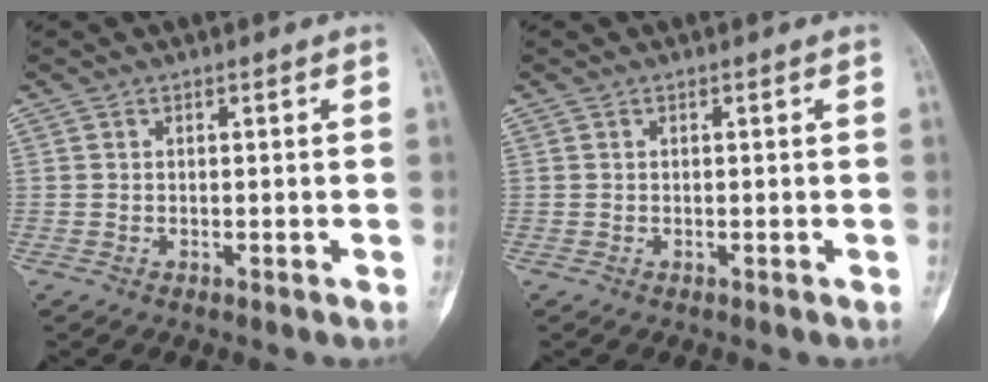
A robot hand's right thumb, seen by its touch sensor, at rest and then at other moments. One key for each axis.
{"total": 0.0}